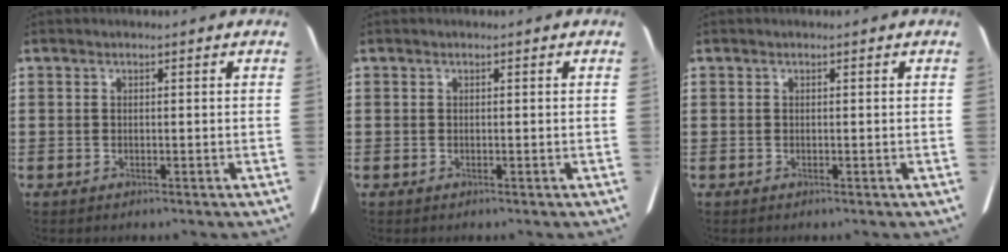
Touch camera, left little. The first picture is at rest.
{"total": 0.0}
{"total": 0.0}